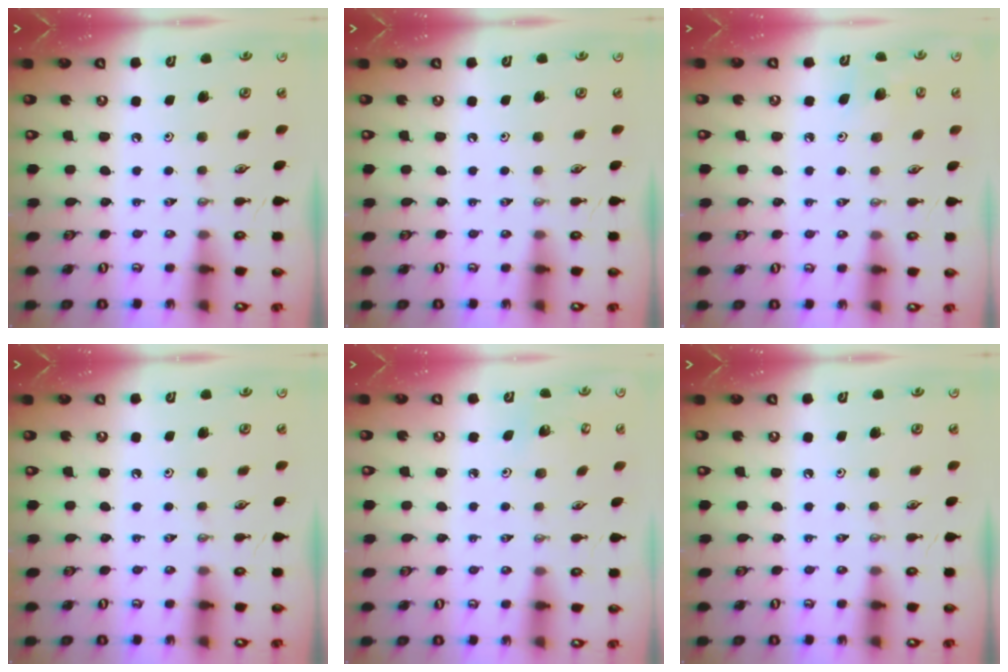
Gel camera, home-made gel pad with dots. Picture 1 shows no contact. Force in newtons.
{"total": 0.0}
{"total": 5.4, "press": 5.4, "slide": 0.4}
{"total": 0.0}
{"total": 2.3, "press": 2.3, "slide": 0.1}
{"total": 0.0}